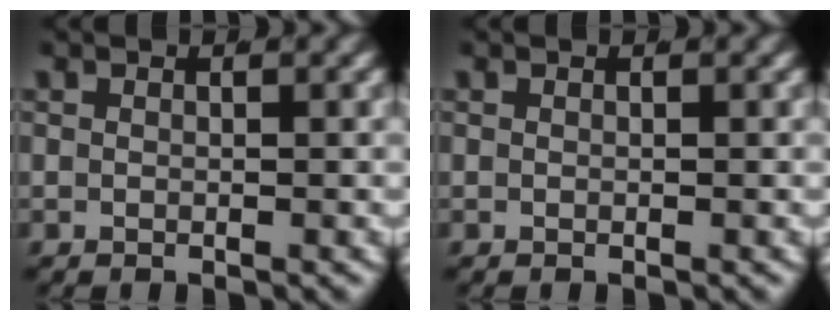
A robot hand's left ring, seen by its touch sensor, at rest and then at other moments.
{"total": 0.0}